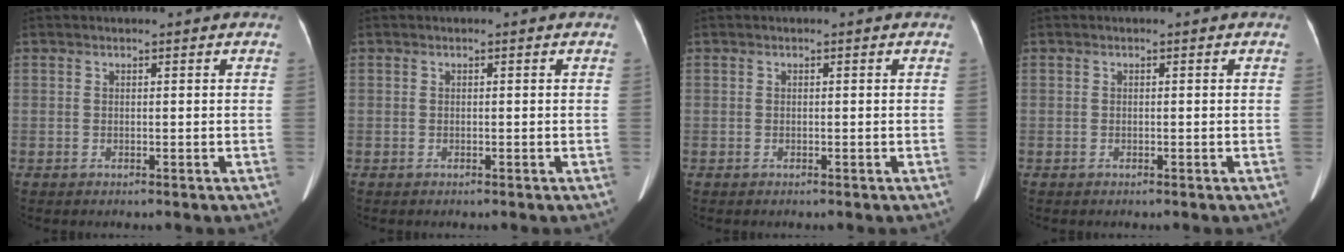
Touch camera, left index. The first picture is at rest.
{"total": 0.0}
{"total": 0.0}
{"total": 0.0}